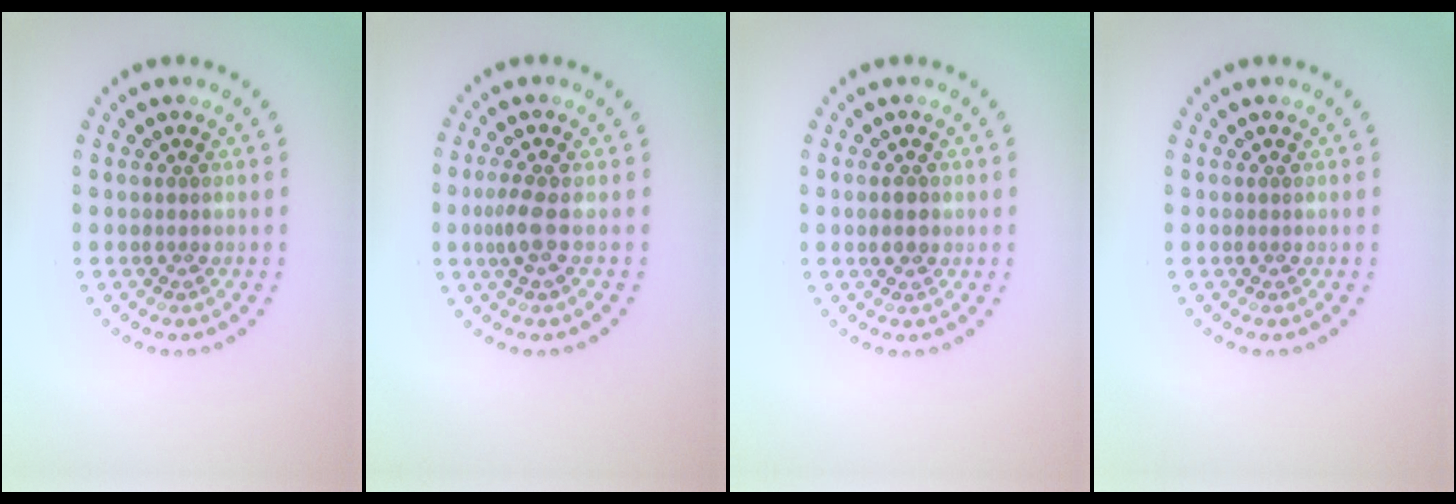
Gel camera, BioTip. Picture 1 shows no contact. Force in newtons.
{"total": 1.8, "press": 1.5, "slide": 1.0}
{"total": 1.7, "press": 1.7, "slide": 0.1}
{"total": 0.0}